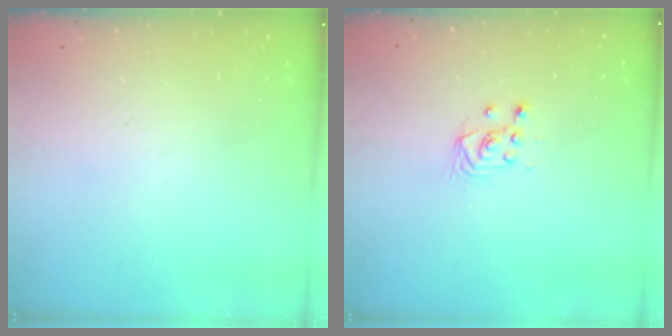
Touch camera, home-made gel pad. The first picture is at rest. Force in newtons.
{"total": 2.9, "press": 2.6, "slide": 1.3}